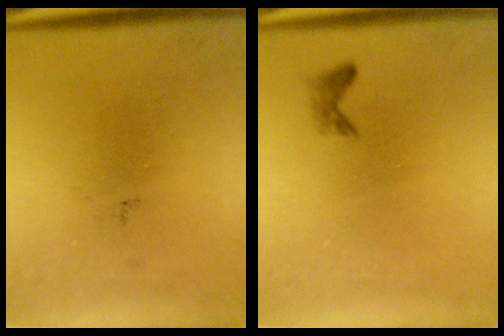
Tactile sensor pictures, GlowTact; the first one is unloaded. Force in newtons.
{"total": 0.8}